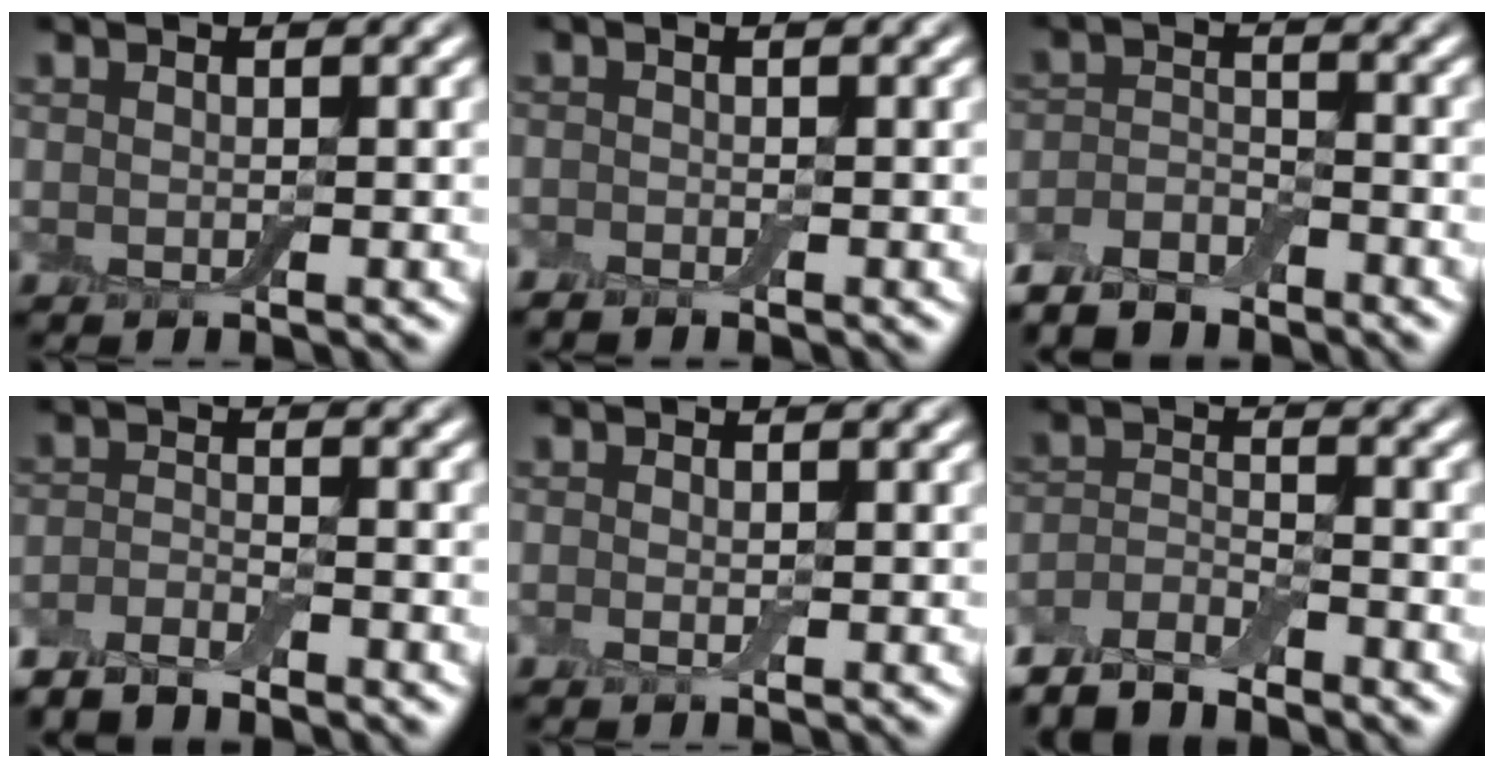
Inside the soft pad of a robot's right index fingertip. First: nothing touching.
{"total": 1.0, "force": [-1.0, 0.1, 0.2], "torque": [-0.008, -0.003, -0.025]}
{"total": 4.1, "force": [-3.6, 1.5, 1.3], "torque": [-0.025, -0.002, -0.073]}
{"total": 3.1, "force": [-2.8, 0.7, 0.9], "torque": [-0.021, -0.001, -0.063]}
{"total": 0.6, "force": [-0.1, 0.3, 0.5], "torque": [-0.010, -0.001, -0.003]}
{"total": 4.6, "force": [-4.2, 1.3, 1.4], "torque": [-0.024, -0.002, -0.088]}